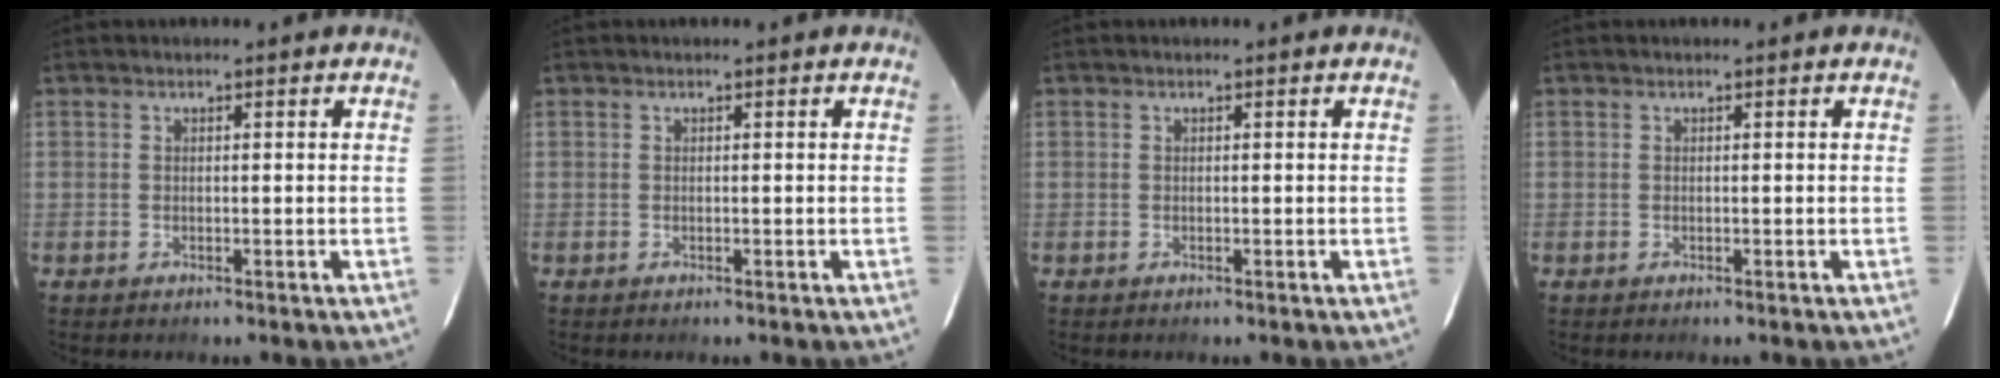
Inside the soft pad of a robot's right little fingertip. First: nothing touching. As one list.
[{"total": 0.0}, {"total": 0.0}, {"total": 0.0}]